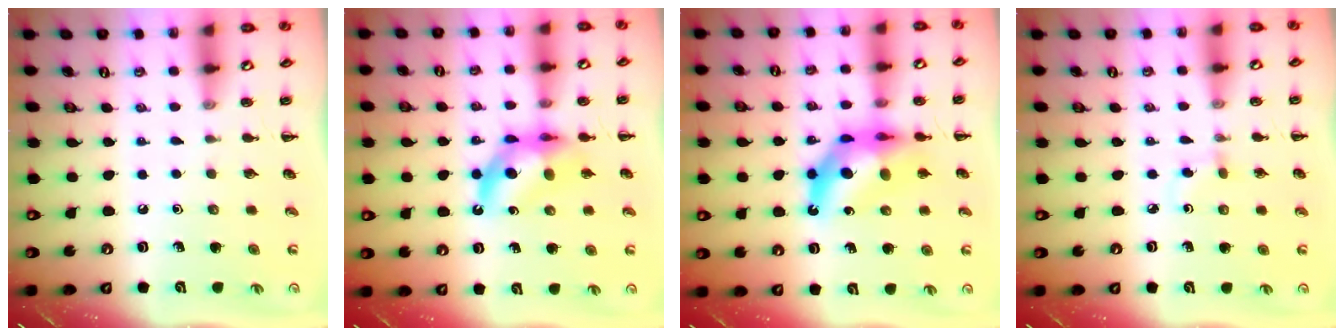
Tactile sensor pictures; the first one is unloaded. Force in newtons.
{"total": 9.7, "press": 9.2, "slide": 2.9}
{"total": 12.2, "press": 11.6, "slide": 3.7}
{"total": 2.7, "press": 2.4, "slide": 1.1}